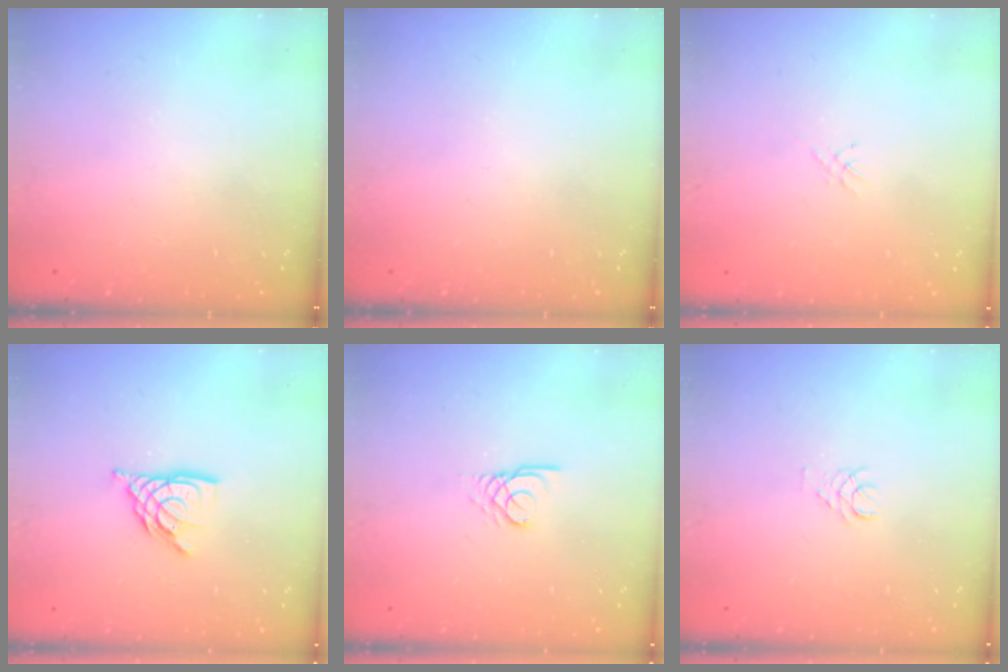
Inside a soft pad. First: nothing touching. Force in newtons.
{"total": 0.0}
{"total": 1.3, "press": 1.2, "slide": 0.4}
{"total": 9.4, "press": 9.3, "slide": 1.1}
{"total": 2.6, "press": 2.6, "slide": 0.1}
{"total": 3.6, "press": 3.5, "slide": 0.4}